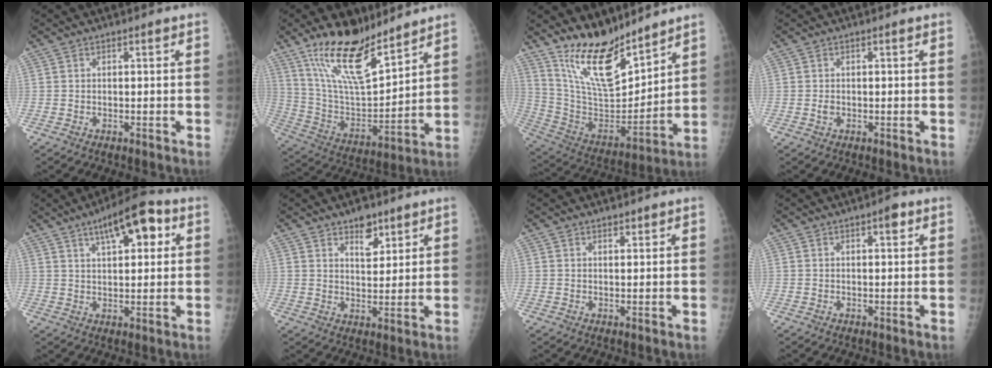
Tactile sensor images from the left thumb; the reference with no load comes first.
{"total": 18.3, "force": [13.2, 6.0, 11.2], "torque": [-0.167, -0.076, 0.252]}
{"total": 17.4, "force": [13.6, 5.7, 9.2], "torque": [-0.118, -0.094, 0.262]}
{"total": 1.1, "force": [-0.2, 0.8, 0.7], "torque": [-0.008, 0.001, -0.003]}
{"total": 10.9, "force": [4.8, 4.2, 8.8], "torque": [-0.110, -0.001, 0.068]}
{"total": 5.6, "force": [3.7, 2.9, 3.1], "torque": [-0.023, -0.025, 0.059]}
{"total": 1.4, "force": [1.1, 0.6, 0.7], "torque": [-0.003, -0.006, 0.015]}
{"total": 1.5, "force": [0.7, 0.5, 1.2], "torque": [-0.014, 0.001, 0.008]}